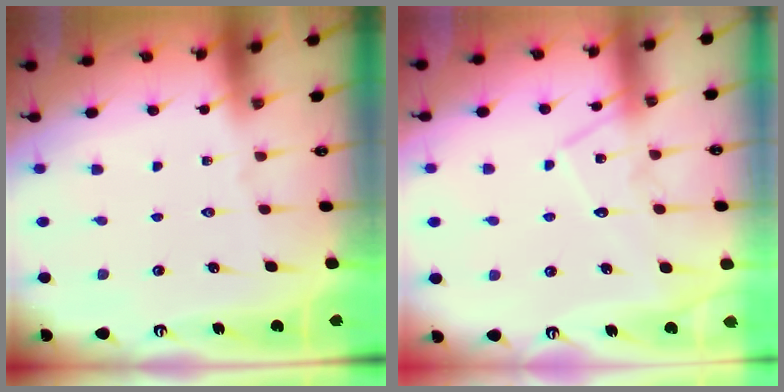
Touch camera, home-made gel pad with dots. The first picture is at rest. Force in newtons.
{"total": 10.1, "press": 10.1, "slide": 0.7}